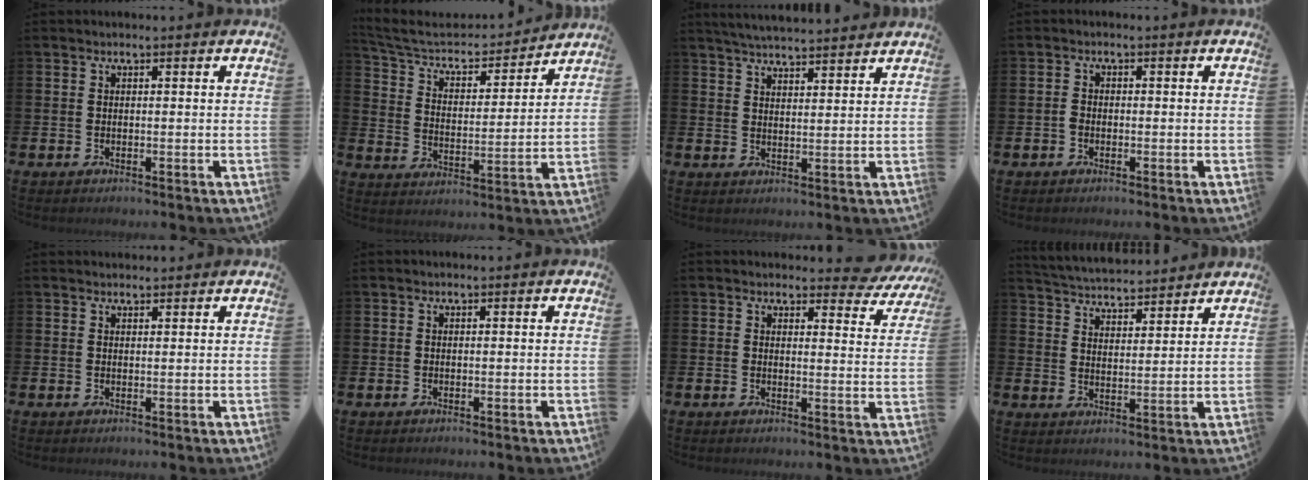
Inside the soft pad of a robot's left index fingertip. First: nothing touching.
{"total": 6.8, "force": [6.2, 2.1, 1.5], "torque": [-0.065, -0.051, 0.104]}
{"total": 4.7, "force": [4.7, 0.0, 0.4], "torque": [-0.021, -0.025, 0.085]}
{"total": 1.3, "force": [-0.5, 0.9, 0.7], "torque": [-0.008, 0.003, -0.013]}
{"total": 1.3, "force": [1.2, 0.4, 0.0], "torque": [0.013, -0.003, 0.020]}
{"total": 0.0}
{"total": 3.1, "force": [2.8, 1.2, 0.5], "torque": [0.004, -0.022, 0.044]}
{"total": 4.6, "force": [4.5, 0.7, -0.1], "torque": [-0.016, -0.033, 0.078]}